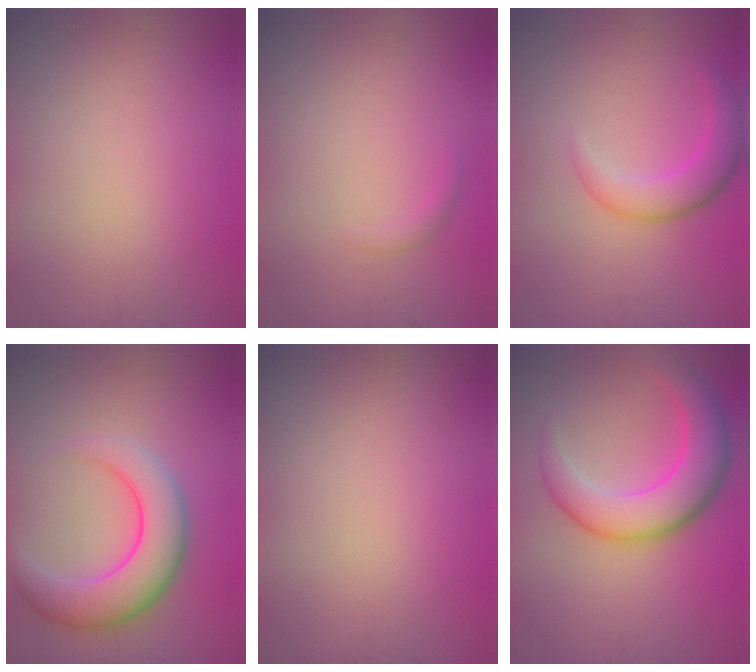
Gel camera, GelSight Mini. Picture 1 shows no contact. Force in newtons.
{"total": 0.6, "press": 0.6, "slide": 0.0}
{"total": 3.5, "press": 3.5, "slide": 0.1}
{"total": 6.3, "press": 6.3, "slide": 0.1}
{"total": 0.0}
{"total": 6.6, "press": 6.6, "slide": 0.3}